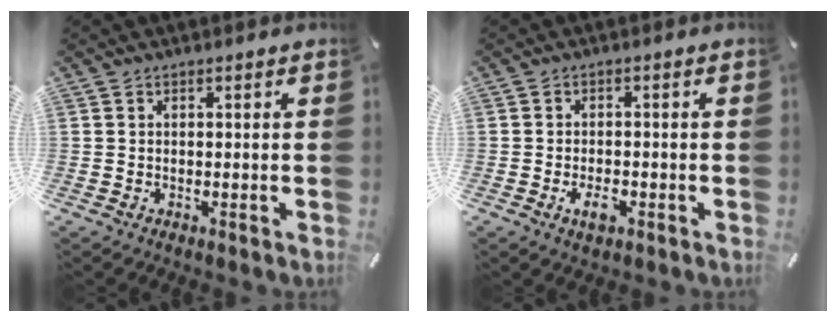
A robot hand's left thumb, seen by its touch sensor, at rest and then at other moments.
{"total": 3.8, "force": [-1.7, 2.0, 2.8], "torque": [-0.057, 0.004, -0.032]}